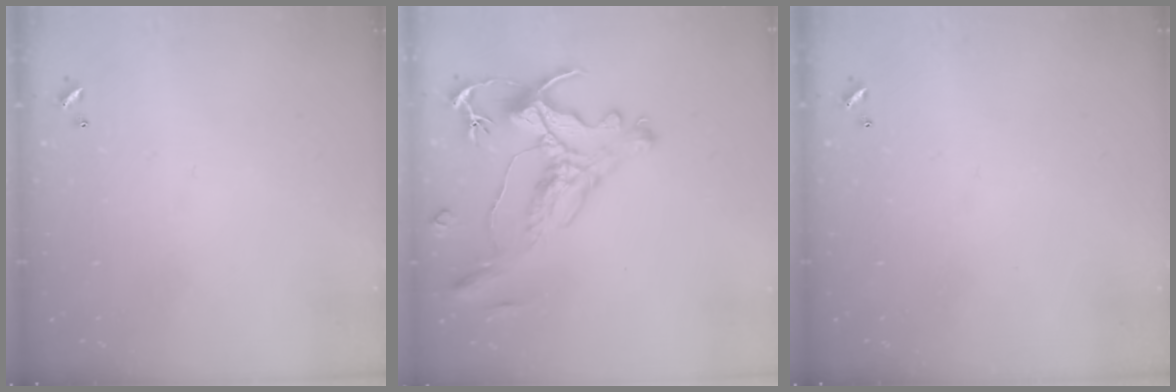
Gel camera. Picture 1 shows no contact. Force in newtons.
{"total": 1.9, "press": 1.4, "slide": 1.2}
{"total": 0.0}